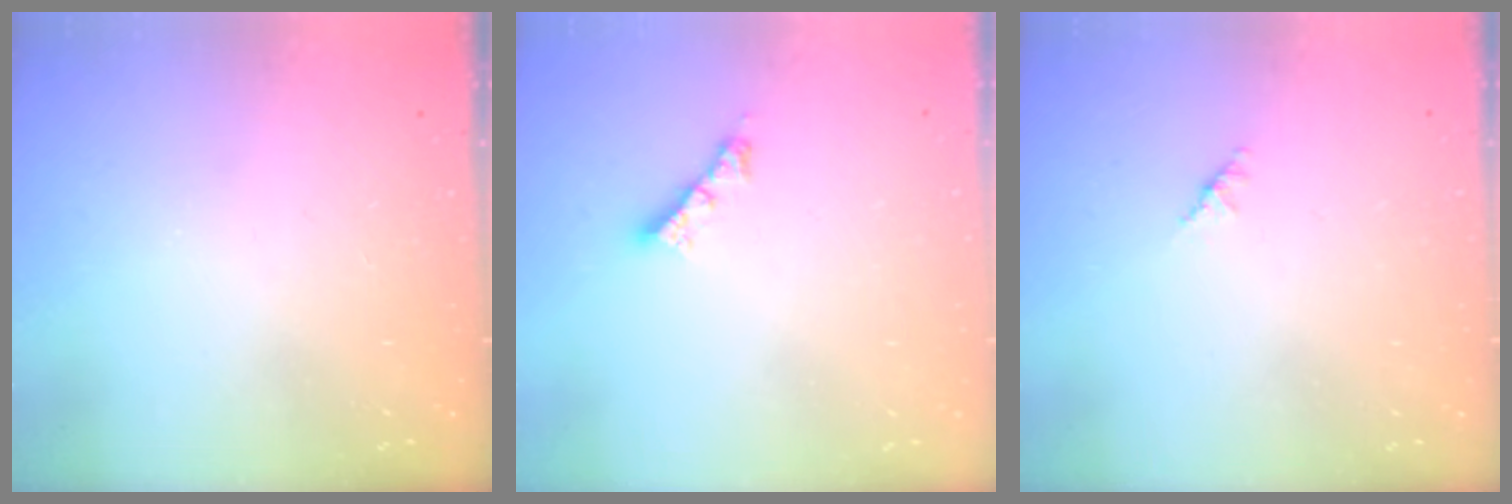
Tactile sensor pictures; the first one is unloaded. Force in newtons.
{"total": 3.3, "press": 3.3, "slide": 0.2}
{"total": 1.4, "press": 1.3, "slide": 0.4}